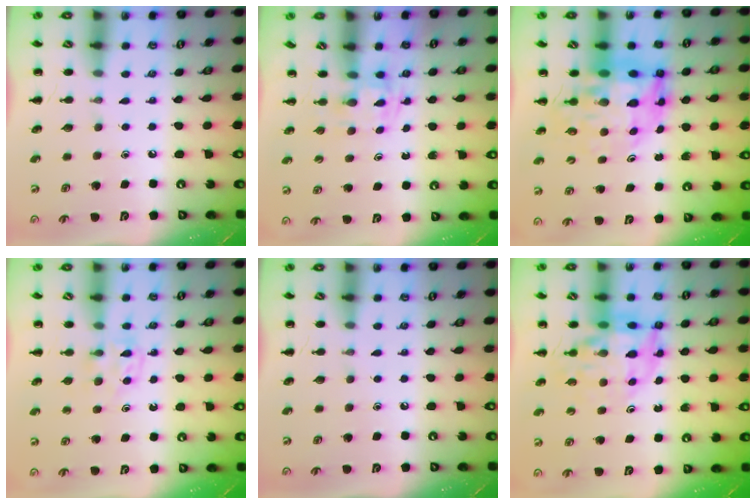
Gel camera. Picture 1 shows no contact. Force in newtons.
{"total": 2.5, "press": 2.1, "slide": 1.2}
{"total": 13.8, "press": 13.2, "slide": 4.1}
{"total": 3.5, "press": 3.2, "slide": 1.3}
{"total": 0.0}
{"total": 11.4, "press": 10.8, "slide": 3.5}